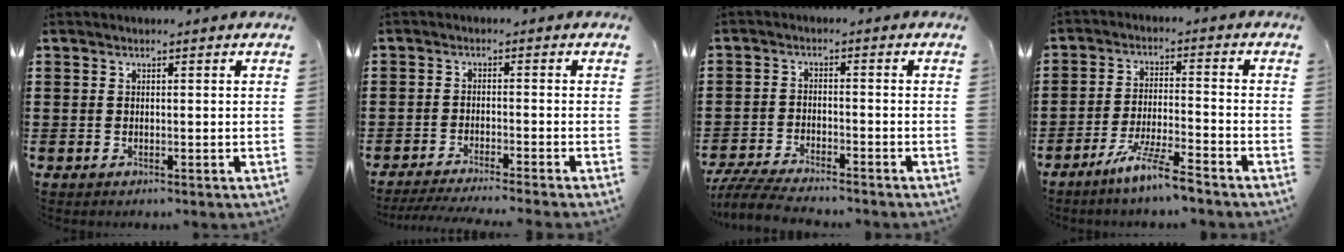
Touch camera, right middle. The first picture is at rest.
{"total": 2.8, "force": [-2.6, -0.5, 1.1], "torque": [-0.019, -0.002, -0.052]}
{"total": 5.4, "force": [-5.0, 0.3, 1.8], "torque": [-0.046, -0.009, -0.101]}
{"total": 7.0, "force": [-5.6, -0.1, 4.2], "torque": [-0.085, -0.011, -0.105]}